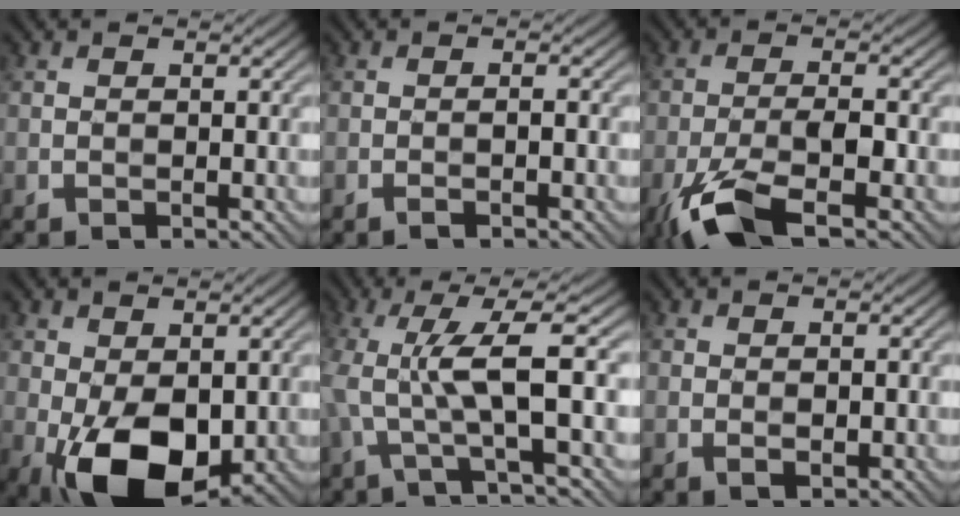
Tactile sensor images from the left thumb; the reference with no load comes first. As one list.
[{"total": 1.3, "force": [-0.8, 0.0, 1.1], "torque": [-0.018, 0.006, -0.016]}, {"total": 8.8, "force": [-5.1, 2.4, 6.8], "torque": [-0.136, -0.008, -0.106]}, {"total": 10.1, "force": [-2.6, 5.7, 8.0], "torque": [-0.156, -0.021, -0.038]}, {"total": 8.5, "force": [-0.5, 1.4, 8.4], "torque": [-0.153, 0.011, -0.020]}, {"total": 1.1, "force": [-0.1, 0.6, 0.9], "torque": [-0.016, -0.003, 0.001]}]